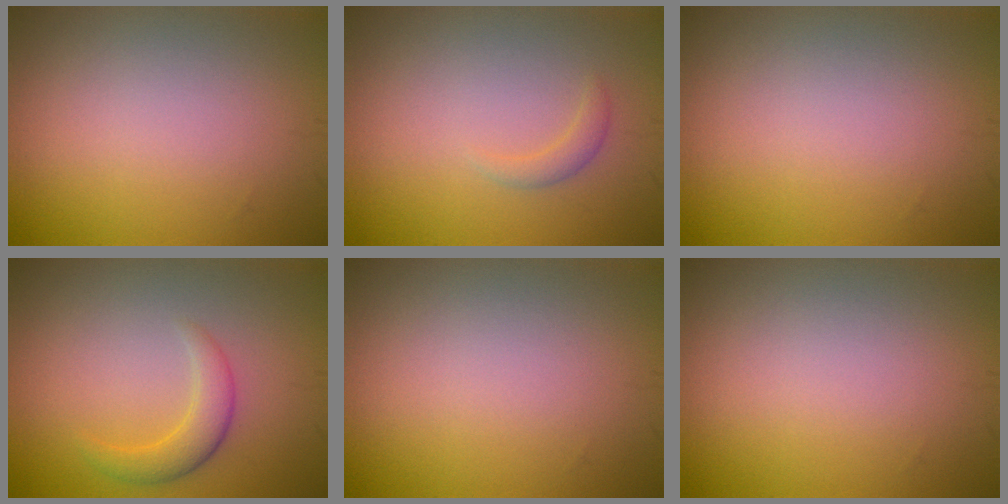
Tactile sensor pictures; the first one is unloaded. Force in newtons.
{"total": 1.1, "press": 1.1, "slide": 0.1}
{"total": 0.0}
{"total": 2.4, "press": 2.4, "slide": 0.1}
{"total": 0.0}
{"total": 0.0}